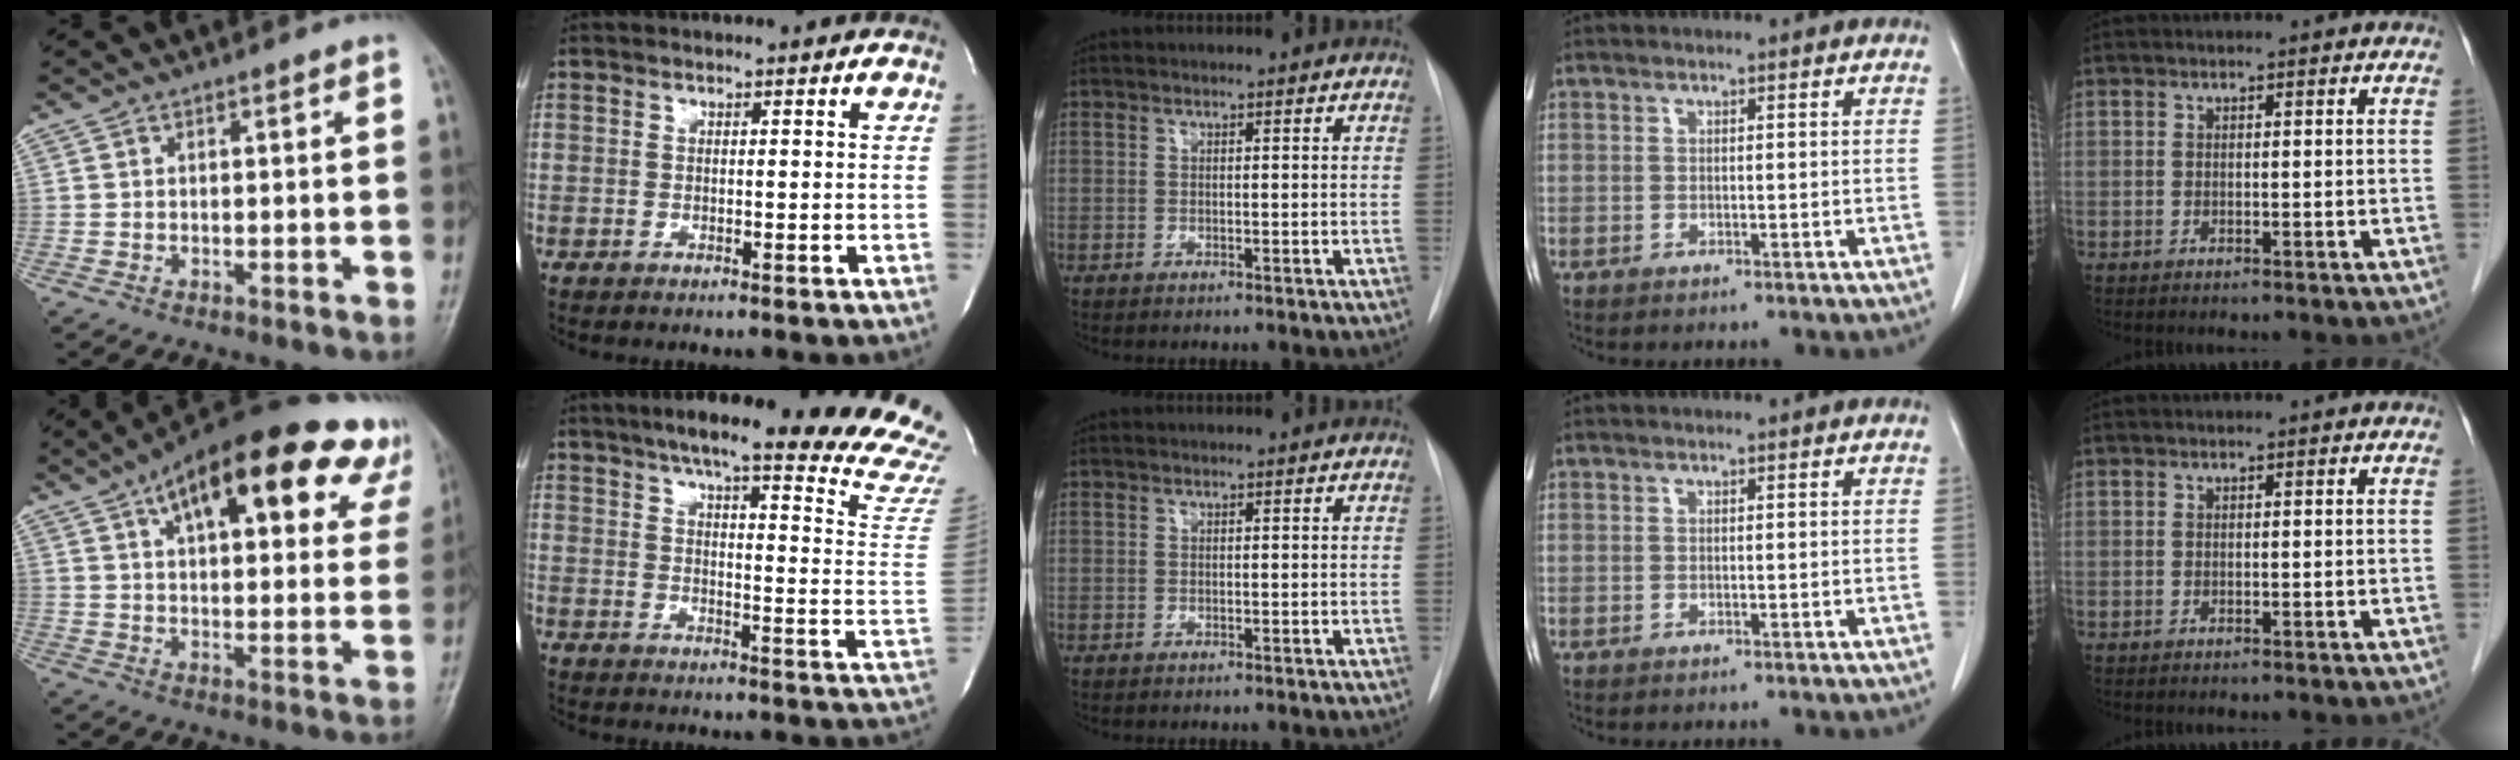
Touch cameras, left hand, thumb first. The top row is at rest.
{"thumb": {"total": 27.4, "force": [15.0, 11.4, 19.9], "torque": [-0.256, 0.000, 0.203]}, "index": {"total": 27.4, "force": [23.7, 2.0, 13.6], "torque": [-0.153, -0.086, 0.272]}}